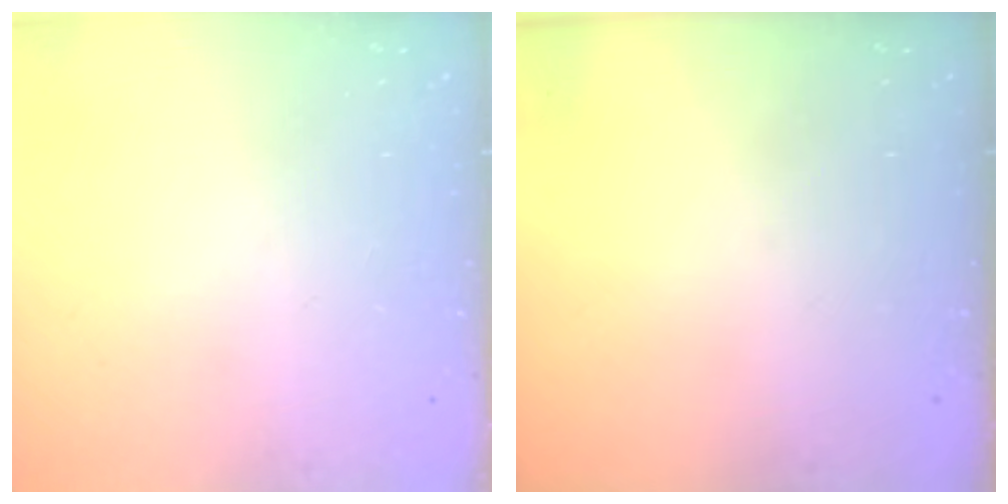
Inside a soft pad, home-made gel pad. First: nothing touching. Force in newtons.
{"total": 0.0}